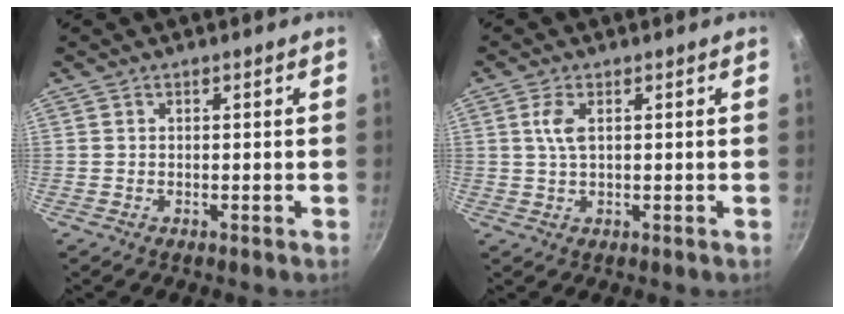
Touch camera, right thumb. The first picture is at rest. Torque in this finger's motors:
{"motor_torque": [0.89, 0.66, 0.47, -0.37, 0.02]}